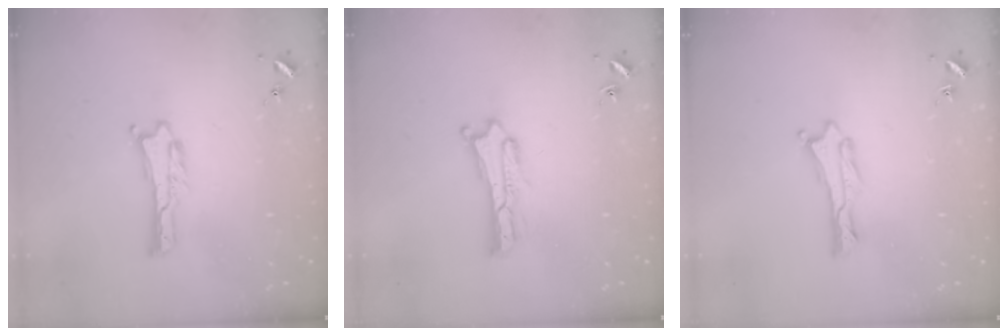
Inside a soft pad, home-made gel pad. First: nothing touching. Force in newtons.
{"total": 0.9, "press": 0.9, "slide": 0.2}
{"total": 0.0}